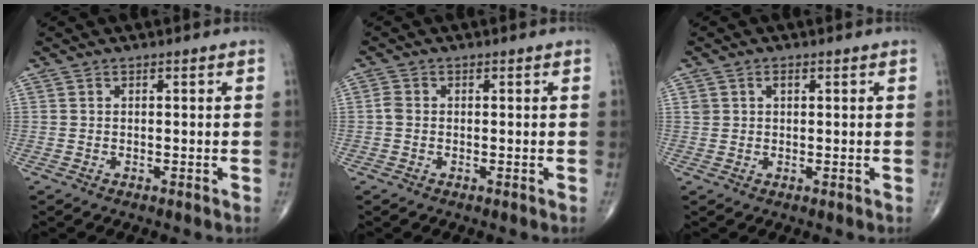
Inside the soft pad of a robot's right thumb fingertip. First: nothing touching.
{"total": 1.4, "force": [-0.2, 1.1, 0.9], "torque": [-0.015, 0.001, -0.008]}
{"total": 1.6, "force": [0.7, 1.2, 0.9], "torque": [-0.011, -0.001, 0.012]}